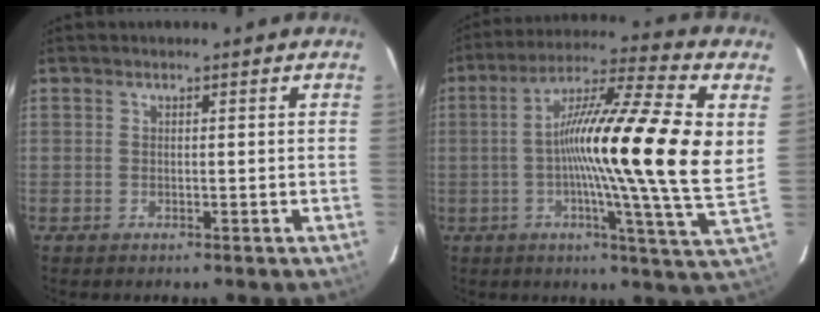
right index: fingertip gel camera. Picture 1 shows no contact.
{"total": 21.4, "force": [2.0, -0.4, 21.3], "torque": [-0.328, 0.009, 0.010]}